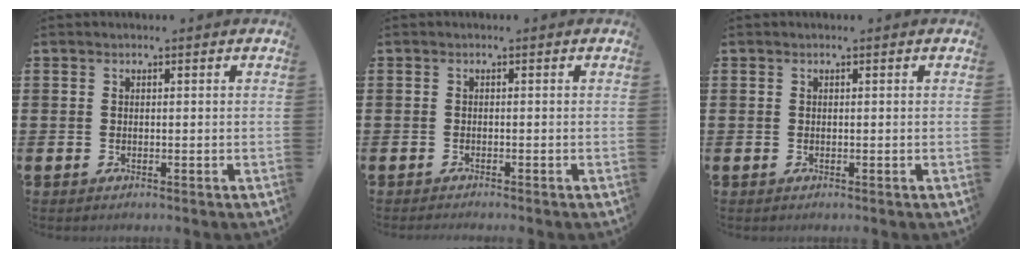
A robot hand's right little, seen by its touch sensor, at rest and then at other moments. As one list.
[{"total": 0.5, "force": [-0.5, -0.1, 0.1], "torque": [0.000, -0.002, -0.010]}, {"total": 0.0}]